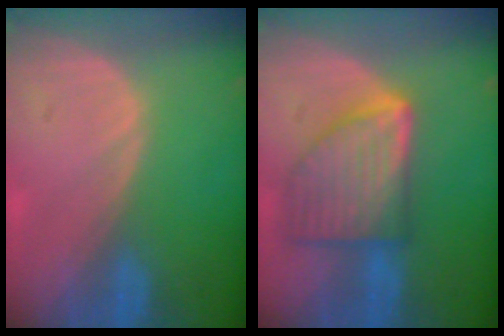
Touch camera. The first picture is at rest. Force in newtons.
{"total": 9.0, "press": 9.0, "slide": 0.6}